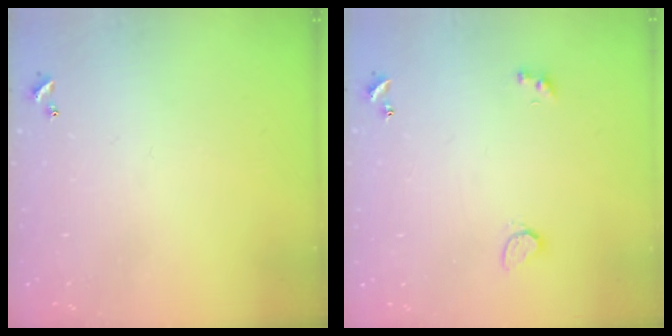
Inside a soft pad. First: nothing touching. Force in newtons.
{"total": 2.3, "press": 2.3, "slide": 0.5}